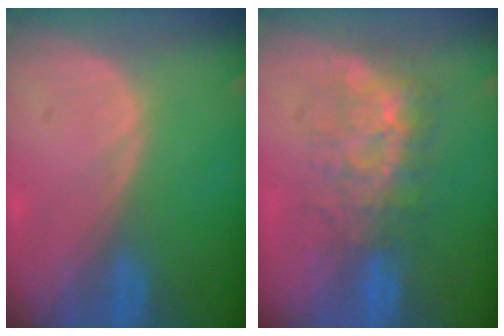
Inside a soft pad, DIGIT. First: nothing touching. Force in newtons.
{"total": 7.6, "press": 7.1, "slide": 2.8}